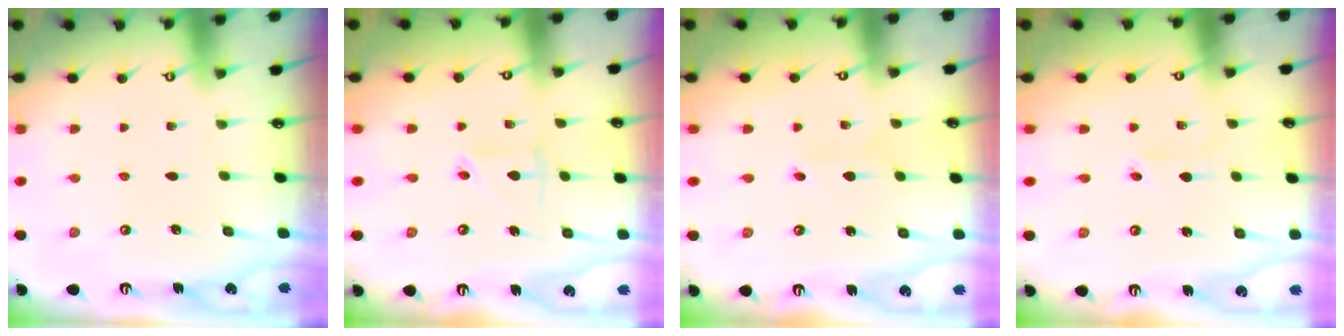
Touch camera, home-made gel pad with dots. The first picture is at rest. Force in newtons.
{"total": 5.2, "press": 5.2, "slide": 0.7}
{"total": 2.8, "press": 2.7, "slide": 0.3}
{"total": 1.8, "press": 1.7, "slide": 0.4}